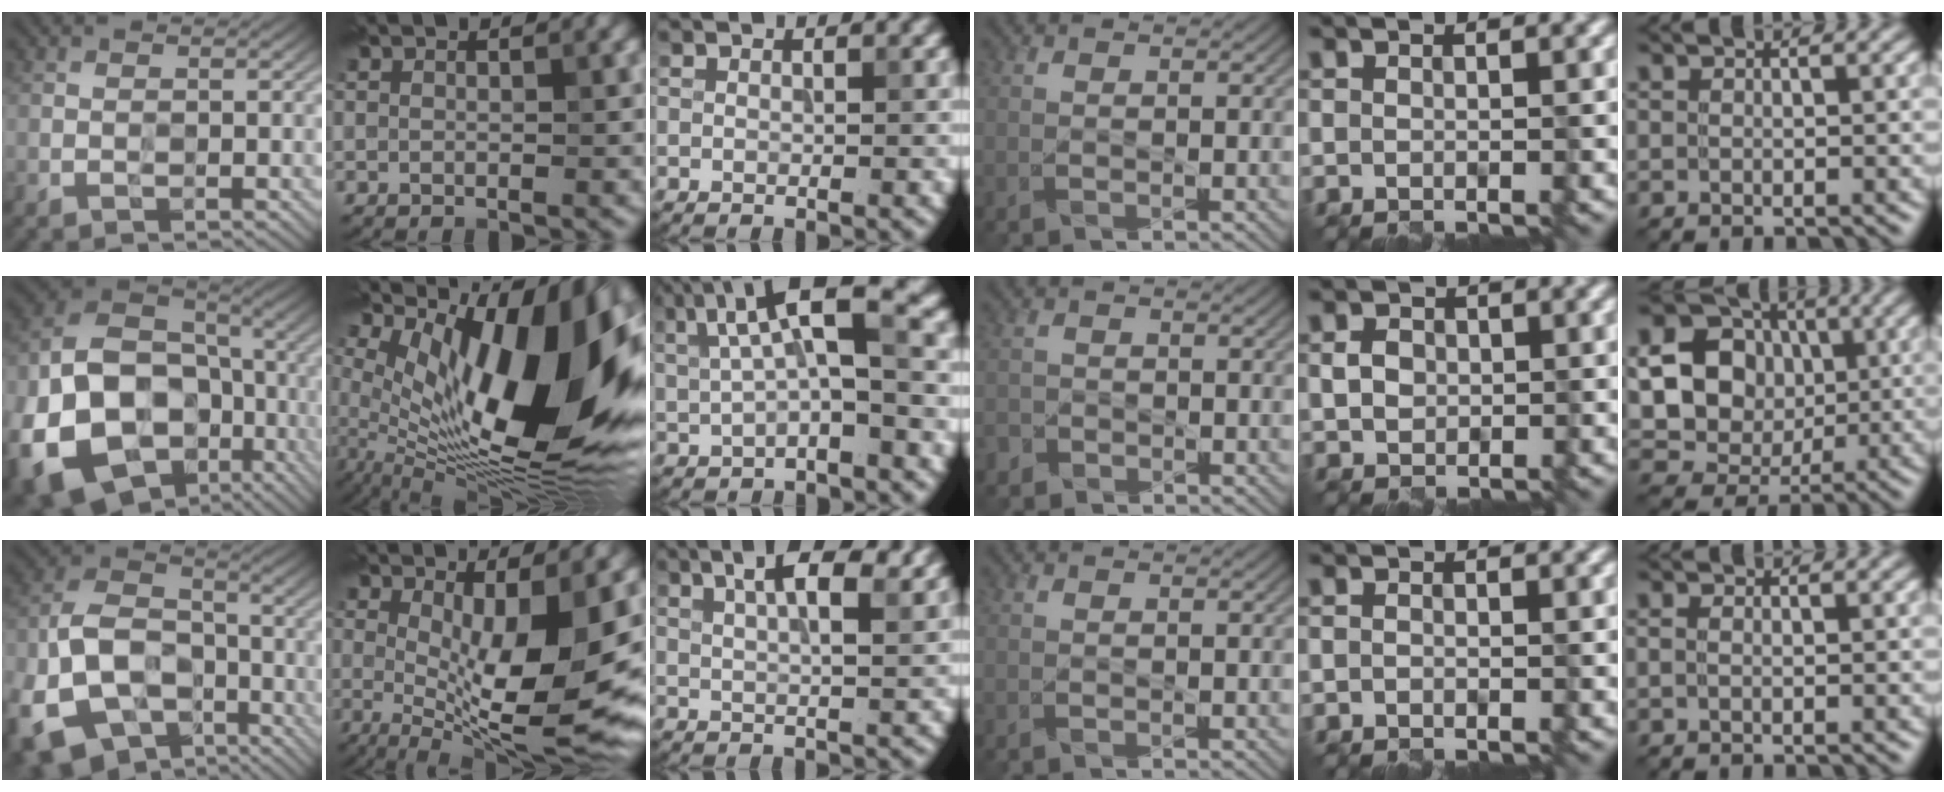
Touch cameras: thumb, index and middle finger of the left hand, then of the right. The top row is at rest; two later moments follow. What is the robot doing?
{"motion": "wipe", "object": "plastic plate"}